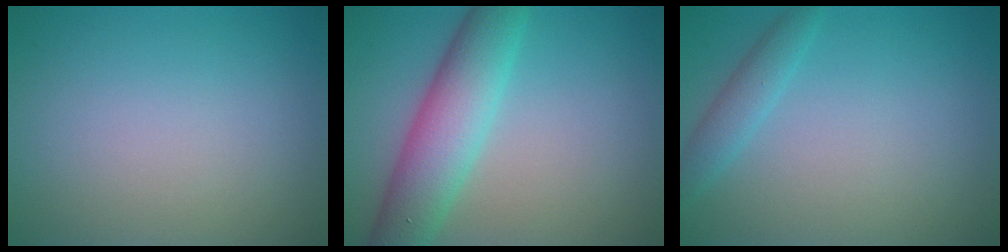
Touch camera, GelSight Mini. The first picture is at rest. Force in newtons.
{"total": 6.5, "press": 6.5, "slide": 0.2}
{"total": 1.9, "press": 1.9, "slide": 0.1}